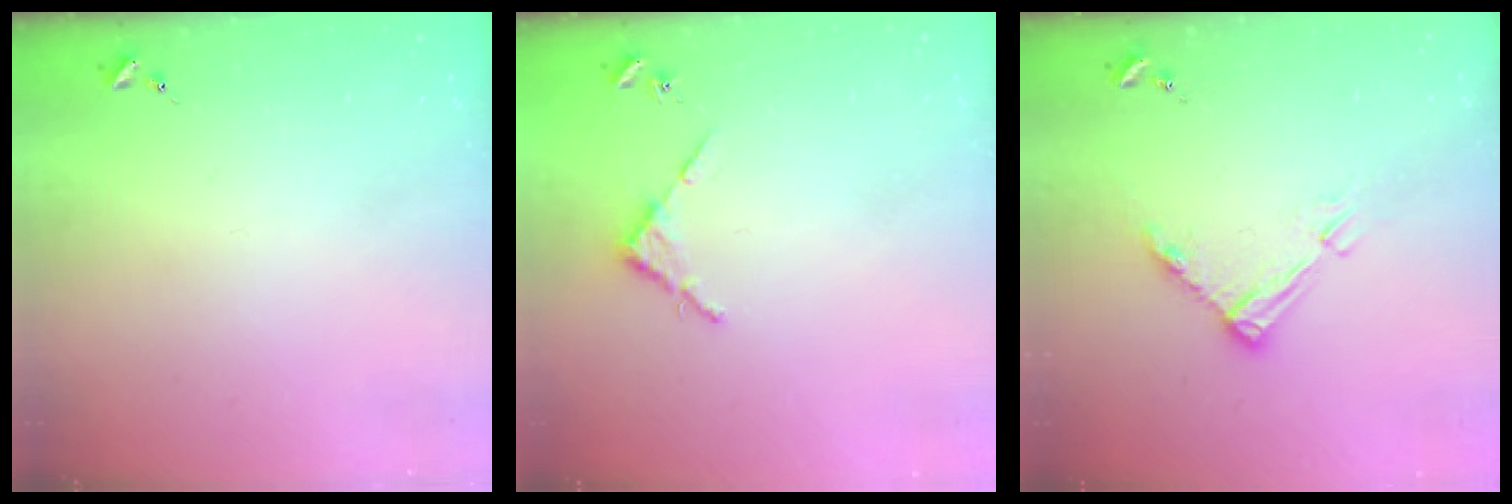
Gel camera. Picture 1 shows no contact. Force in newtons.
{"total": 3.1, "press": 3.1, "slide": 0.3}
{"total": 9.1, "press": 9.1, "slide": 0.8}